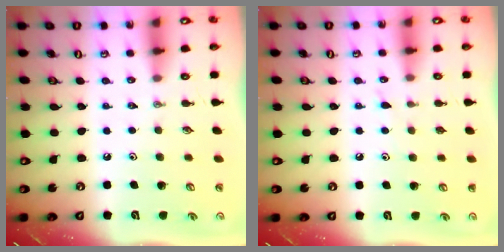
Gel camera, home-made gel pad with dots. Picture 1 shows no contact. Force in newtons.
{"total": 5.3, "press": 5.2, "slide": 0.6}